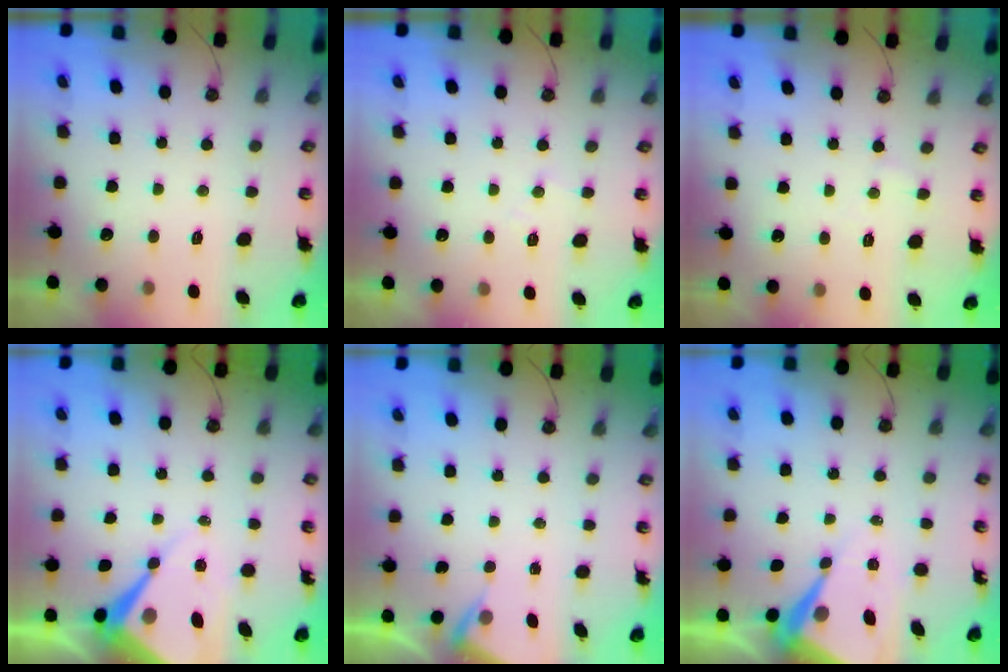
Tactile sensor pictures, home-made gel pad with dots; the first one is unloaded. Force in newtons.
{"total": 5.6, "press": 5.6, "slide": 0.9}
{"total": 2.6, "press": 2.5, "slide": 0.5}
{"total": 11.5, "press": 11.4, "slide": 1.0}
{"total": 2.9, "press": 2.9, "slide": 0.4}
{"total": 10.0, "press": 10.0, "slide": 0.9}